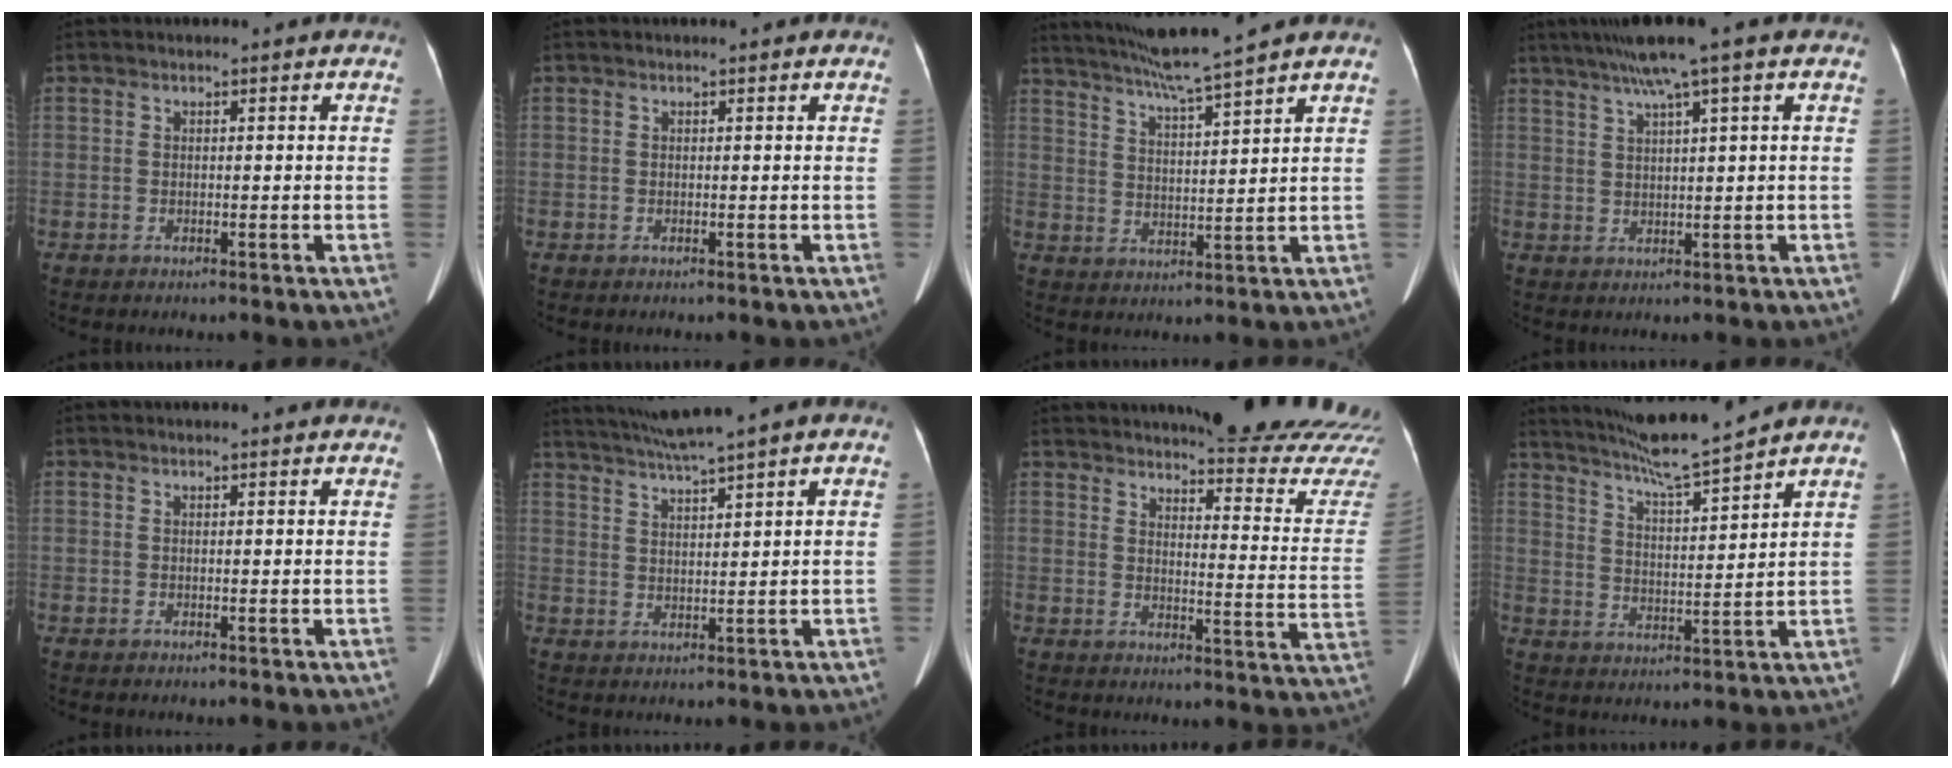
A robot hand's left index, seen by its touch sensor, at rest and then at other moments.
{"total": 0.0}
{"total": 10.0, "force": [8.7, -1.8, 4.6], "torque": [-0.082, 0.007, 0.146]}
{"total": 7.3, "force": [4.5, -0.9, 5.6], "torque": [-0.095, 0.026, 0.075]}
{"total": 4.4, "force": [4.2, 0.5, 1.5], "torque": [-0.016, 0.020, 0.040]}
{"total": 6.7, "force": [5.7, -1.8, 3.0], "torque": [-0.057, 0.010, 0.106]}
{"total": 22.5, "force": [21.3, 0.6, 7.2], "torque": [-0.091, -0.130, 0.240]}
{"total": 11.7, "force": [10.6, -1.2, 5.0], "torque": [-0.089, 0.005, 0.177]}